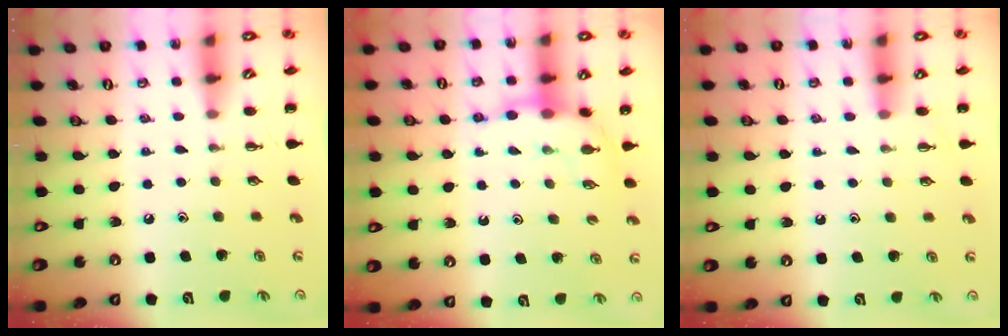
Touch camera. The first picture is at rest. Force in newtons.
{"total": 7.3, "press": 7.3, "slide": 0.6}
{"total": 4.1, "press": 3.8, "slide": 1.5}